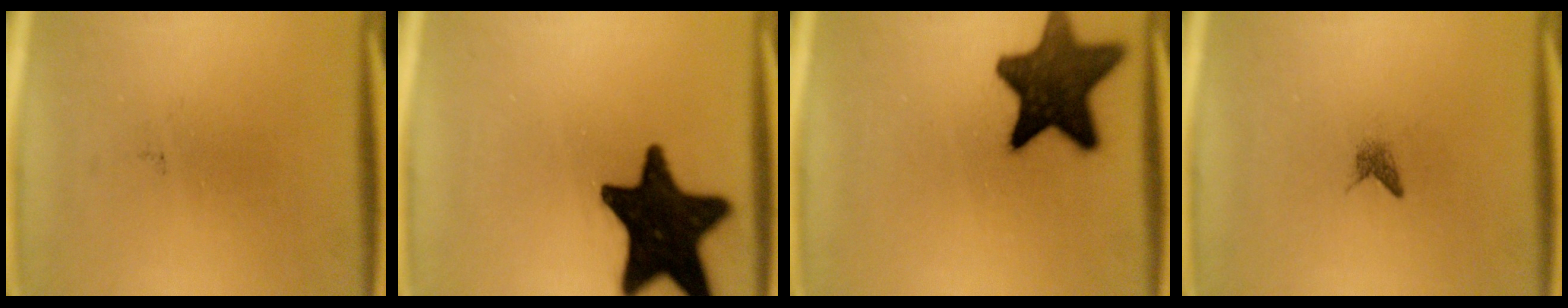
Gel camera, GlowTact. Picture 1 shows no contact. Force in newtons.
{"total": 19.6}
{"total": 14.1}
{"total": 1.0}